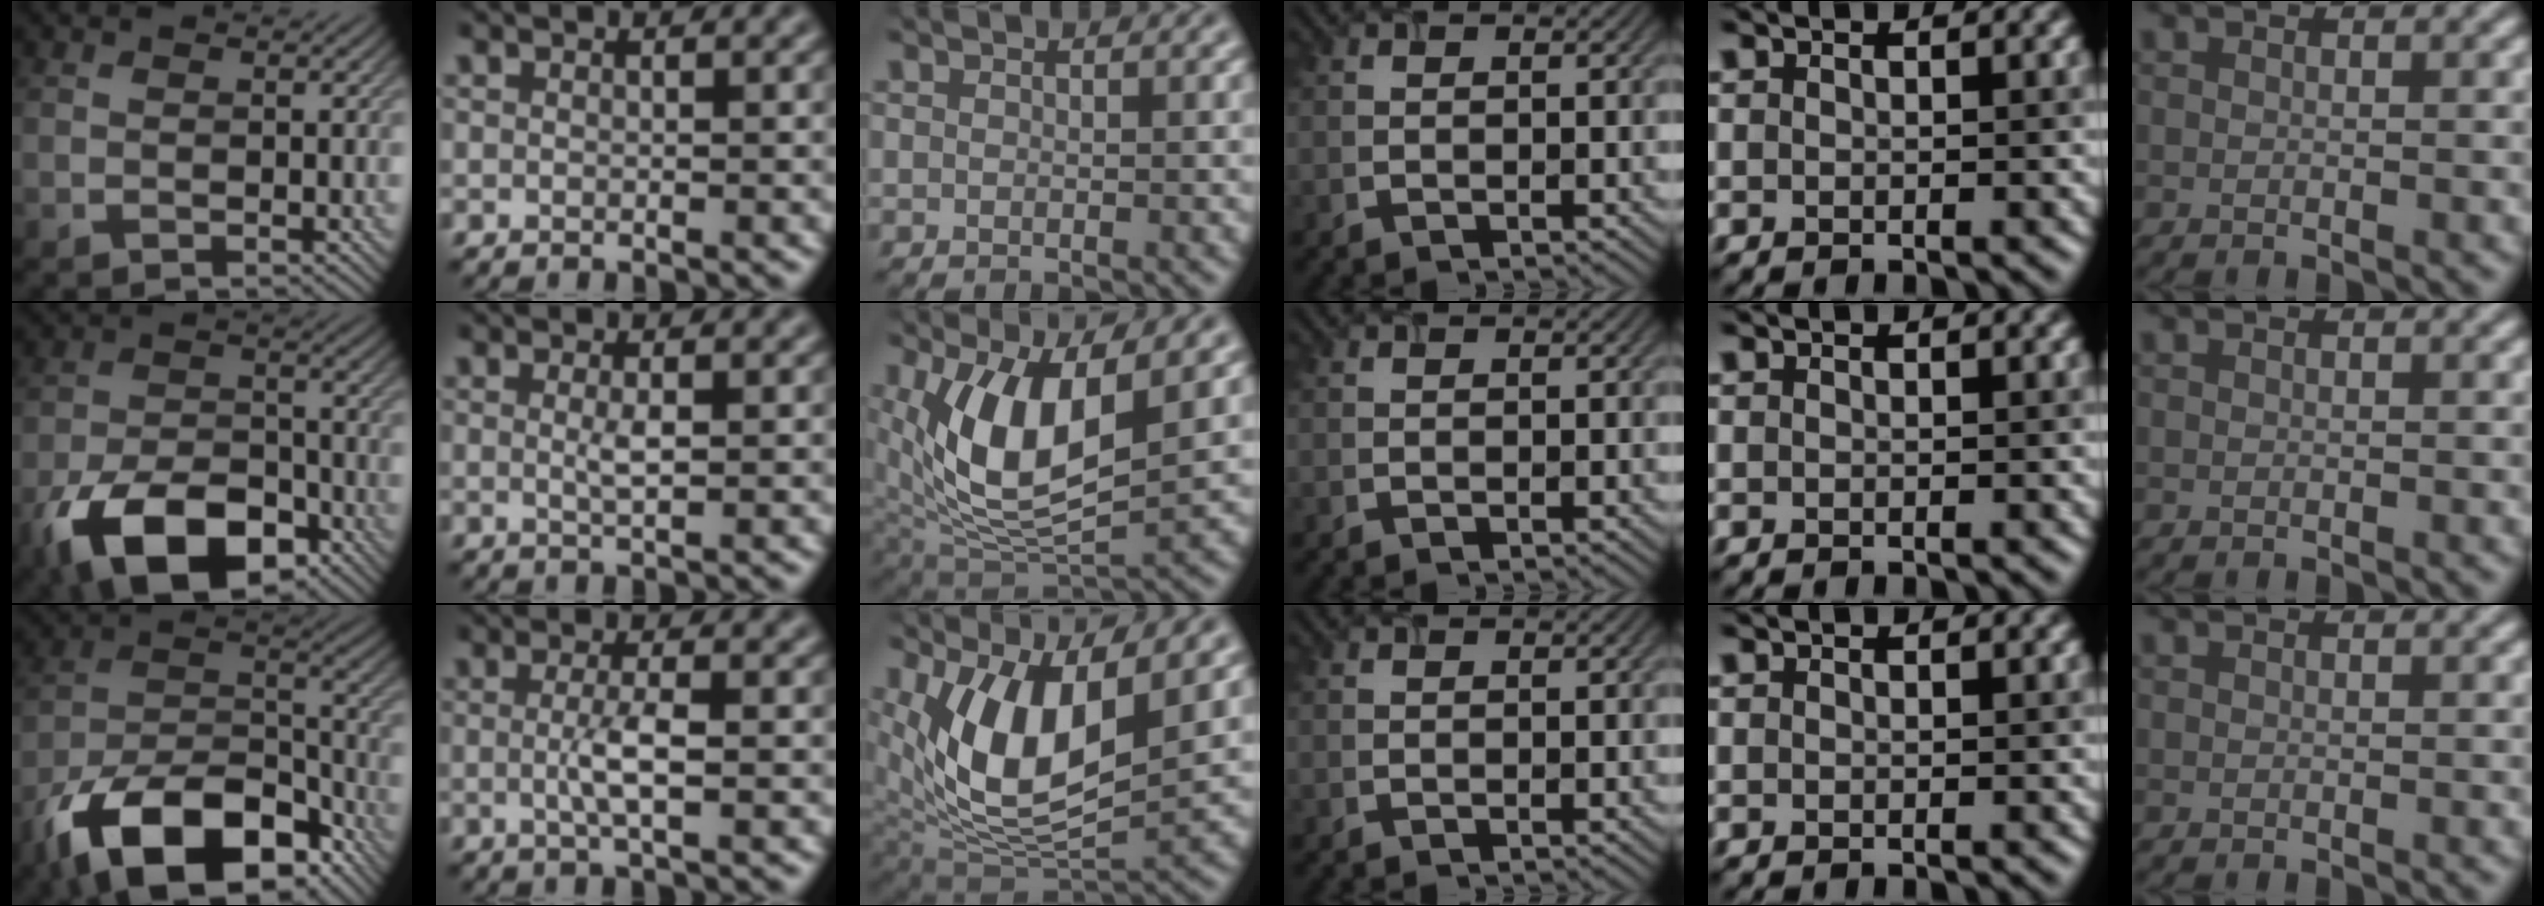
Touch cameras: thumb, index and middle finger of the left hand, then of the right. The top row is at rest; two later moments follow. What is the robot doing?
{"motion": "lift_and_place", "object": "timer"}